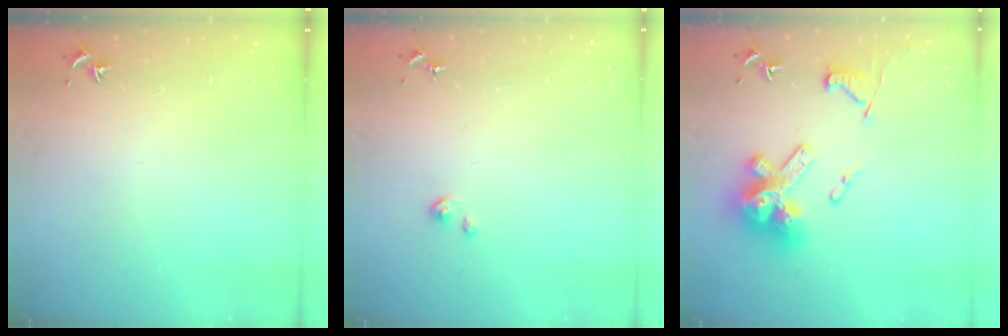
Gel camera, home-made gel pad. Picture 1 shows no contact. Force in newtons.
{"total": 1.1, "press": 1.1, "slide": 0.2}
{"total": 20.0, "press": 19.9, "slide": 1.9}